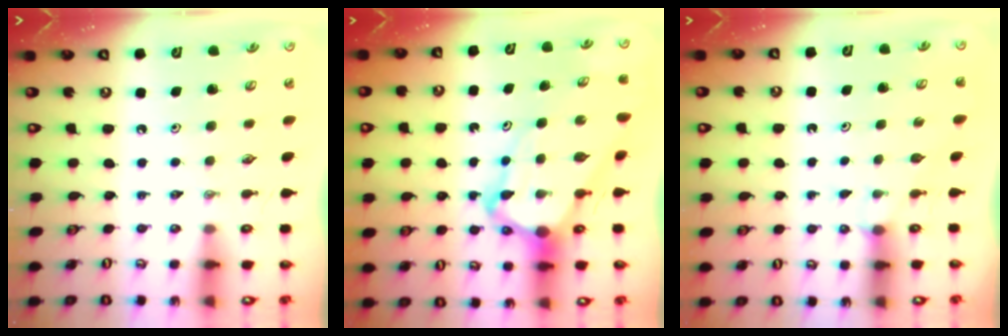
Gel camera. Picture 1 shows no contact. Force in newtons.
{"total": 8.1, "press": 8.1, "slide": 0.7}
{"total": 2.5, "press": 2.5, "slide": 0.3}